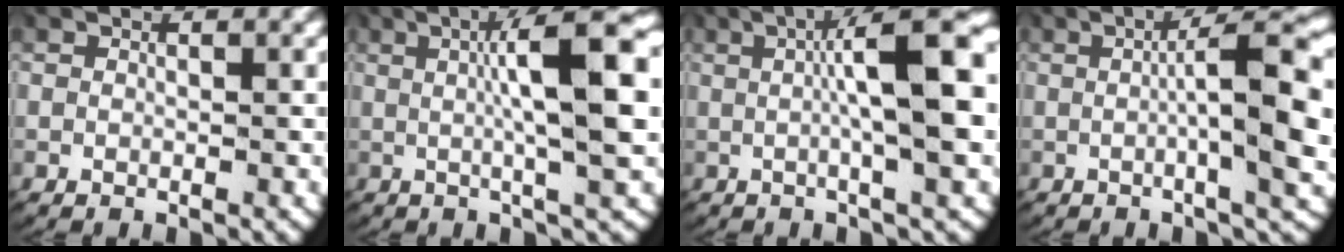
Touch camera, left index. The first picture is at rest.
{"total": 8.0, "force": [1.8, 1.5, 7.6], "torque": [-0.122, 0.013, 0.027]}
{"total": 9.0, "force": [1.7, 2.5, 8.5], "torque": [-0.122, 0.018, 0.021]}
{"total": 6.5, "force": [0.2, 1.1, 6.4], "torque": [-0.091, 0.008, 0.000]}